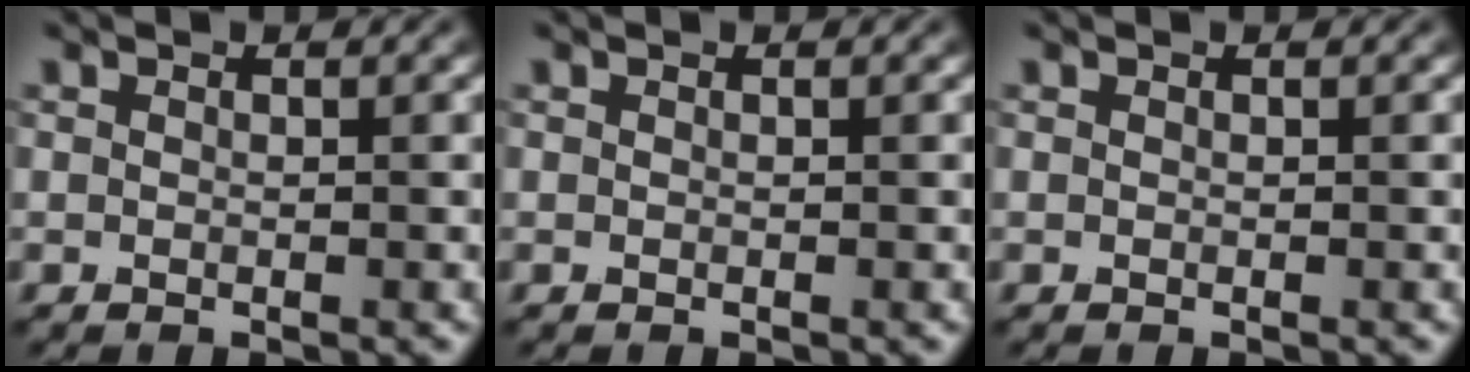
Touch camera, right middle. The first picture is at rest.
{"total": 0.0}
{"total": 0.0}